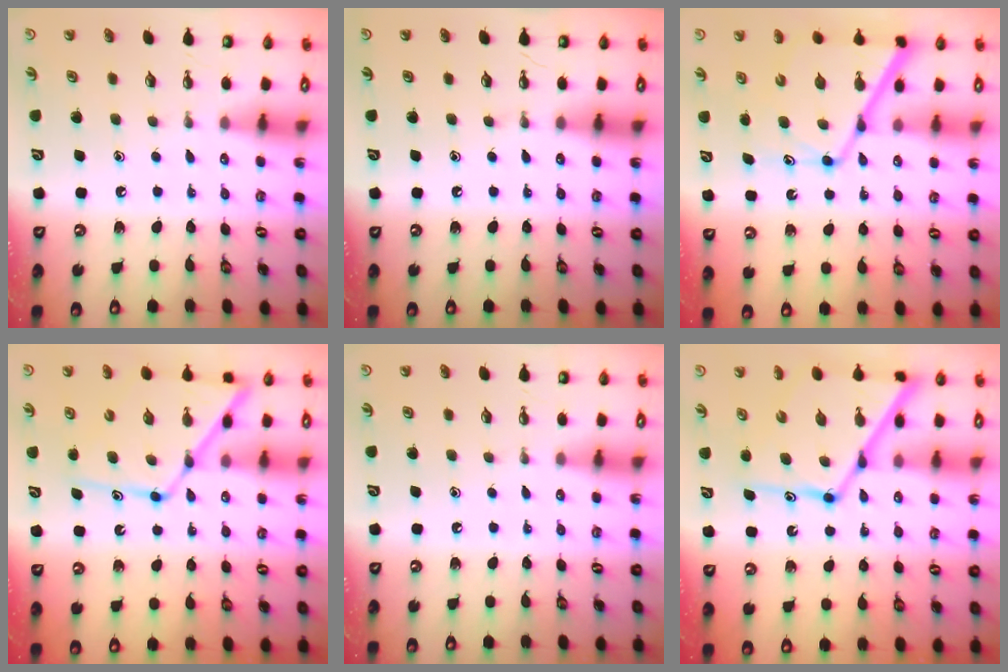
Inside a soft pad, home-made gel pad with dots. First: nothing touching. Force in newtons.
{"total": 0.0}
{"total": 14.0, "press": 13.9, "slide": 1.3}
{"total": 13.3, "press": 13.3, "slide": 1.1}
{"total": 0.0}
{"total": 17.3, "press": 17.2, "slide": 1.4}